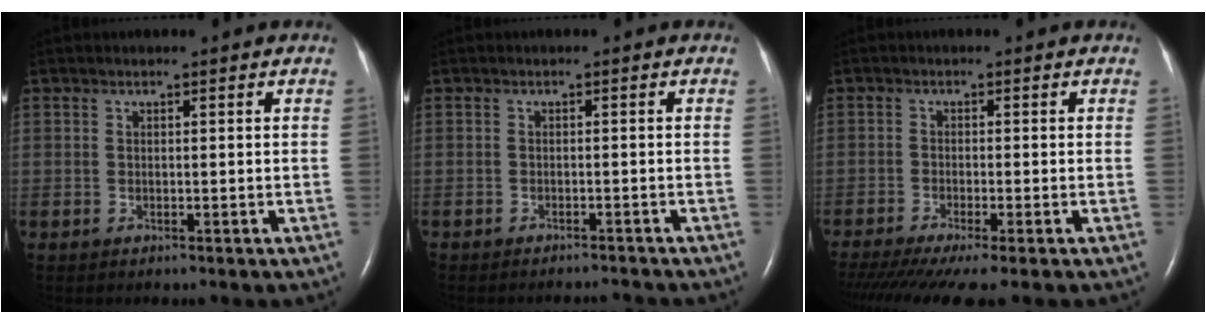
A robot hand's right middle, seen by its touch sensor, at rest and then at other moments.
{"total": 2.8, "force": [-2.8, 0.1, 0.1], "torque": [0.002, -0.008, -0.039]}
{"total": 10.3, "force": [-8.1, 0.7, 6.4], "torque": [-0.102, -0.021, -0.132]}